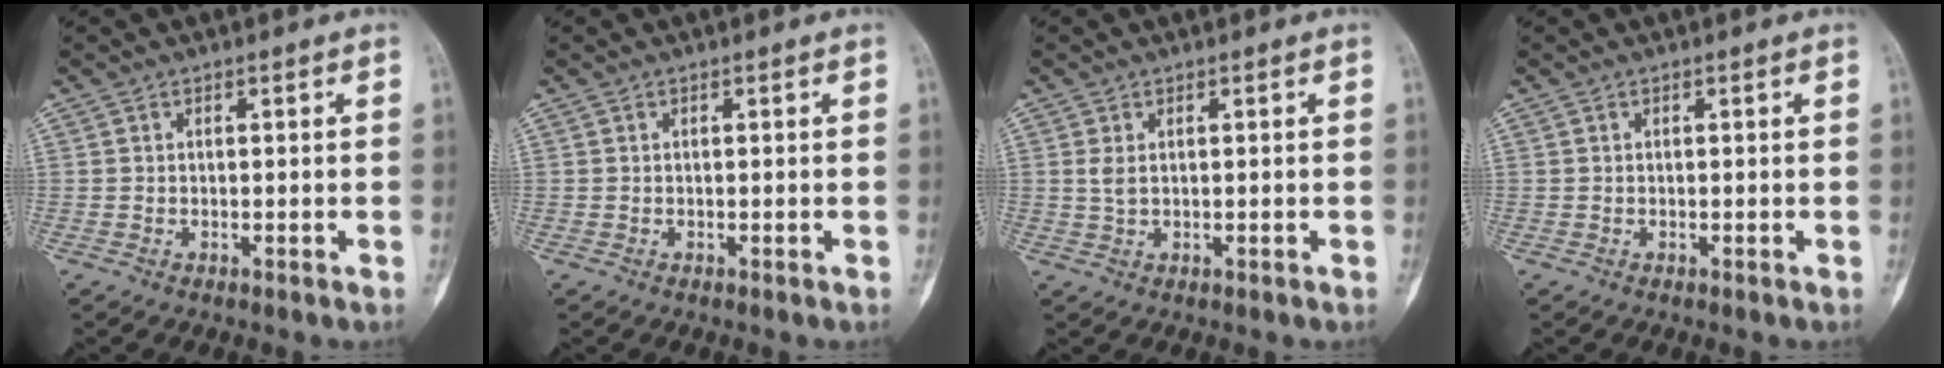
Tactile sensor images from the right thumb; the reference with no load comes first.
{"total": 0.0}
{"total": 1.7, "force": [0.4, 0.9, 1.4], "torque": [-0.029, 0.002, 0.015]}
{"total": 0.0}